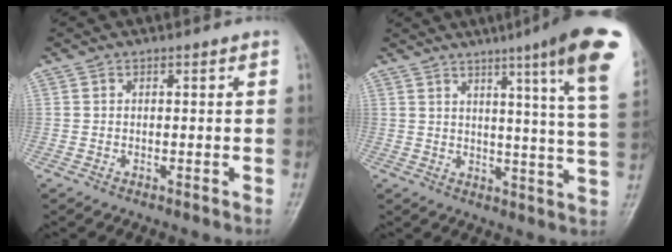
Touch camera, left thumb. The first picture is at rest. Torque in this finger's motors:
{"motor_torque": [1.28, 0.22, 1.42, -1.36, 0.27]}